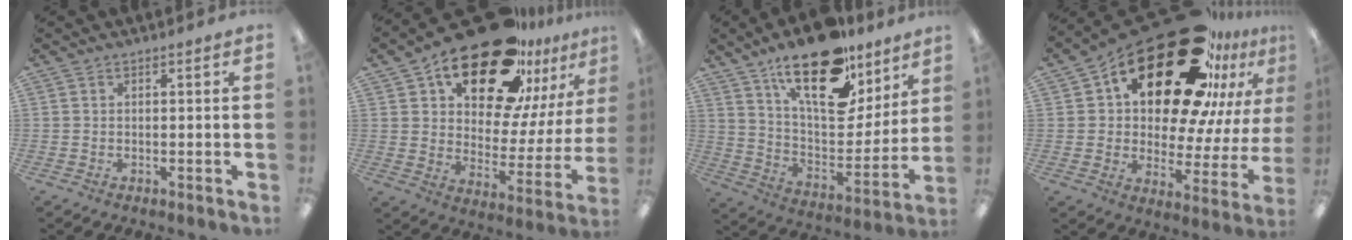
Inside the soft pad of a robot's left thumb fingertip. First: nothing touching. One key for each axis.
{"total": 25.6, "fx": 18.2, "fy": 11.4, "fz": 13.9, "tx": -0.215, "ty": -0.114, "tz": 0.309}
{"total": 23.3, "fx": 15.9, "fy": 10.0, "fz": 13.9, "tx": -0.223, "ty": -0.100, "tz": 0.276}
{"total": 30.0, "fx": 19.2, "fy": 13.3, "fz": 18.9, "tx": -0.302, "ty": -0.123, "tz": 0.328}